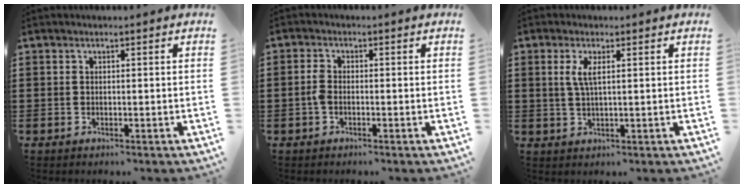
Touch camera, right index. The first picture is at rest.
{"total": 2.1, "force": [-0.6, 1.1, 1.7], "torque": [-0.048, -0.005, -0.015]}
{"total": 3.1, "force": [0.9, 0.8, 2.9], "torque": [-0.060, 0.004, 0.014]}